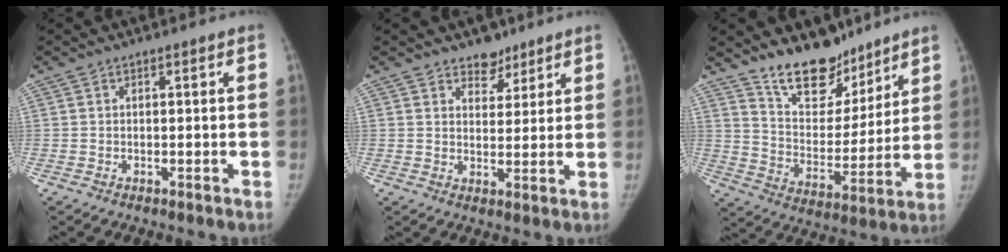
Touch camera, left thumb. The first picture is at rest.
{"total": 4.7, "force": [3.6, 2.8, 1.1], "torque": [0.013, -0.025, 0.055]}
{"total": 15.6, "force": [12.3, 7.4, 5.9], "torque": [-0.043, -0.090, 0.210]}